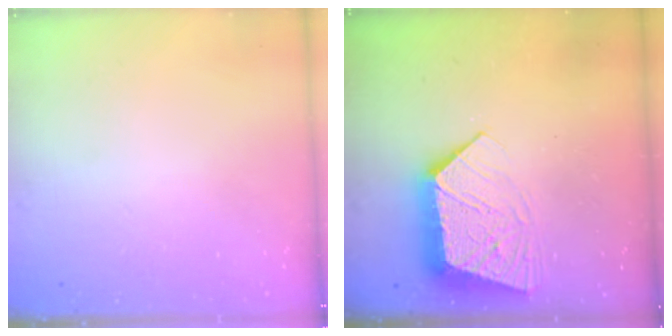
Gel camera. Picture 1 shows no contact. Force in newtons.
{"total": 12.3, "press": 12.2, "slide": 1.0}